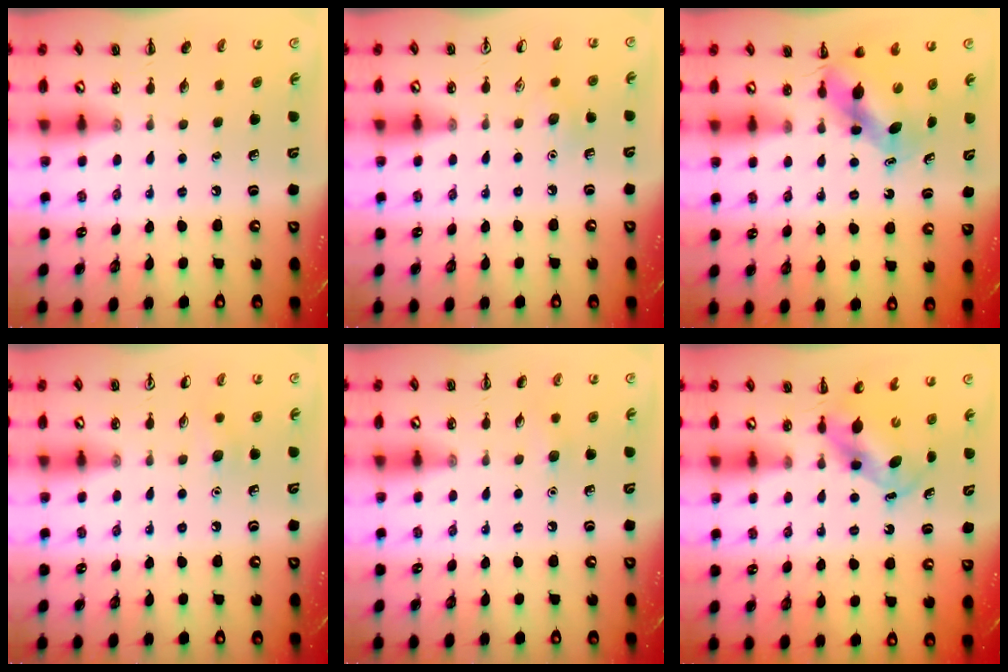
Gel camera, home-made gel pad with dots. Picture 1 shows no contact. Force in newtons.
{"total": 6.5, "press": 6.2, "slide": 1.8}
{"total": 6.2, "press": 6.2, "slide": 0.9}
{"total": 5.4, "press": 5.2, "slide": 1.6}
{"total": 4.5, "press": 4.4, "slide": 1.1}
{"total": 5.8, "press": 5.8, "slide": 0.6}